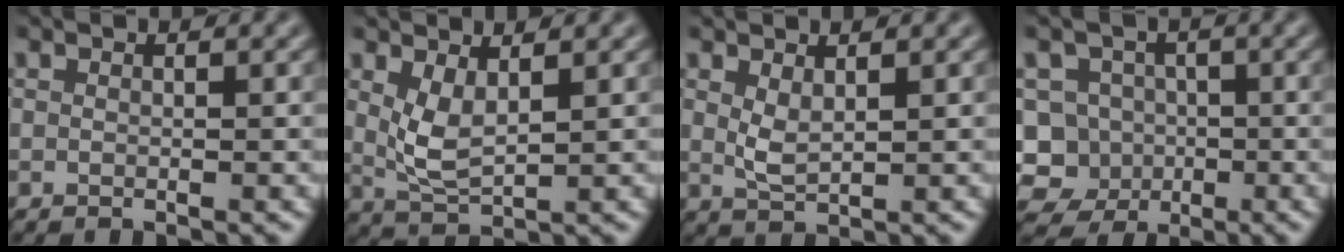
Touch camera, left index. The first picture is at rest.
{"total": 3.0, "force": [1.2, 1.1, 2.5], "torque": [-0.060, -0.009, 0.030]}
{"total": 1.9, "force": [0.8, 0.7, 1.5], "torque": [-0.038, -0.002, 0.019]}
{"total": 8.0, "force": [-2.6, 7.3, 2.0], "torque": [-0.025, 0.012, -0.070]}